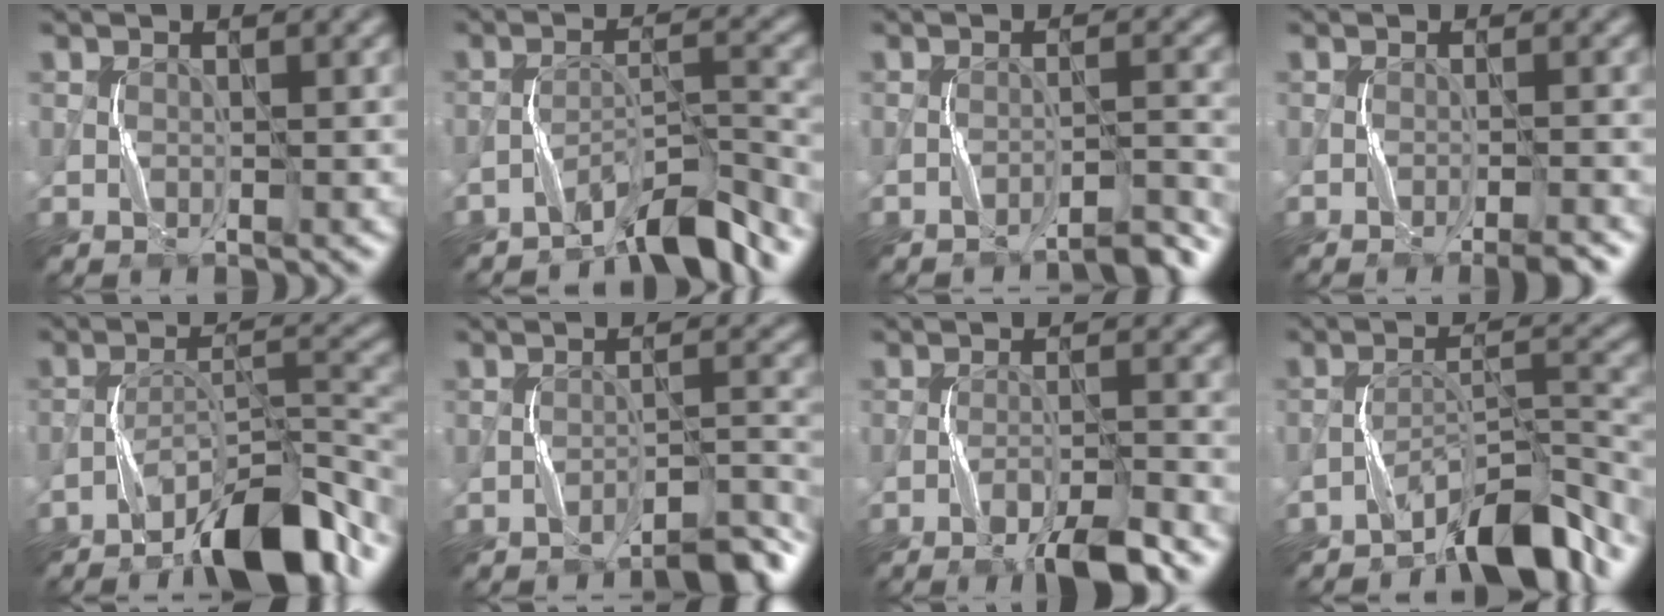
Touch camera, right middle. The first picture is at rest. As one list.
[{"total": 5.5, "force": [-5.0, 0.5, 2.2], "torque": [-0.031, 0.012, -0.090]}, {"total": 2.8, "force": [-2.6, -0.1, 0.8], "torque": [-0.008, 0.014, -0.046]}, {"total": 1.9, "force": [-1.4, -0.1, 1.3], "torque": [-0.020, 0.006, -0.026]}, {"total": 9.4, "force": [-7.3, 2.0, 5.5], "torque": [-0.080, 0.014, -0.130]}, {"total": 3.7, "force": [-3.3, 0.0, 1.5], "torque": [-0.018, 0.017, -0.056]}, {"total": 5.1, "force": [-3.8, 0.4, 3.4], "torque": [-0.055, 0.005, -0.064]}, {"total": 6.6, "force": [-5.6, 1.2, 3.2], "torque": [-0.040, 0.013, -0.099]}]